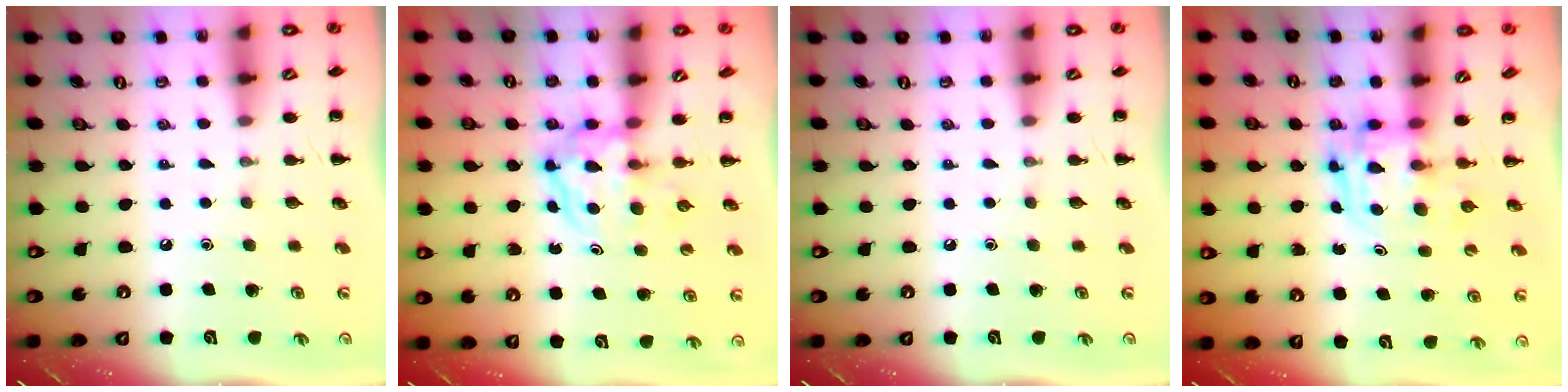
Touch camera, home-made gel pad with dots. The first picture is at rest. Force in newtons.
{"total": 3.8, "press": 3.7, "slide": 0.4}
{"total": 0.0}
{"total": 3.2, "press": 3.1, "slide": 0.5}